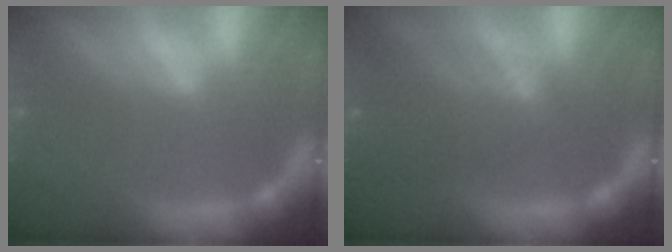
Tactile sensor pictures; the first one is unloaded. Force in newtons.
{"total": 5.1}